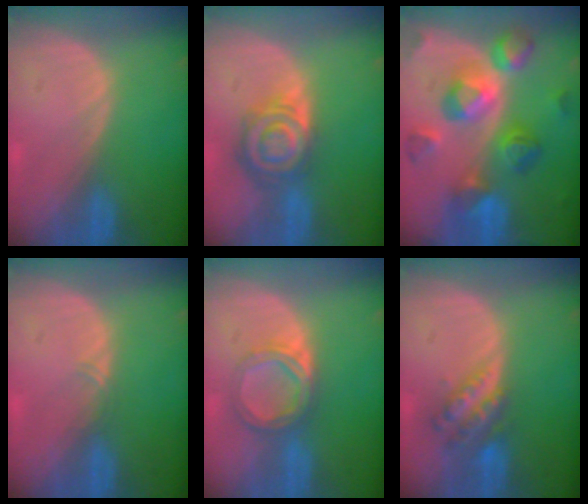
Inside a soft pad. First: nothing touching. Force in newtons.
{"total": 7.9, "press": 6.9, "slide": 3.8}
{"total": 11.4, "press": 11.4, "slide": 0.9}
{"total": 0.8, "press": 0.7, "slide": 0.4}
{"total": 5.2, "press": 5.0, "slide": 1.3}
{"total": 6.1, "press": 5.3, "slide": 2.9}